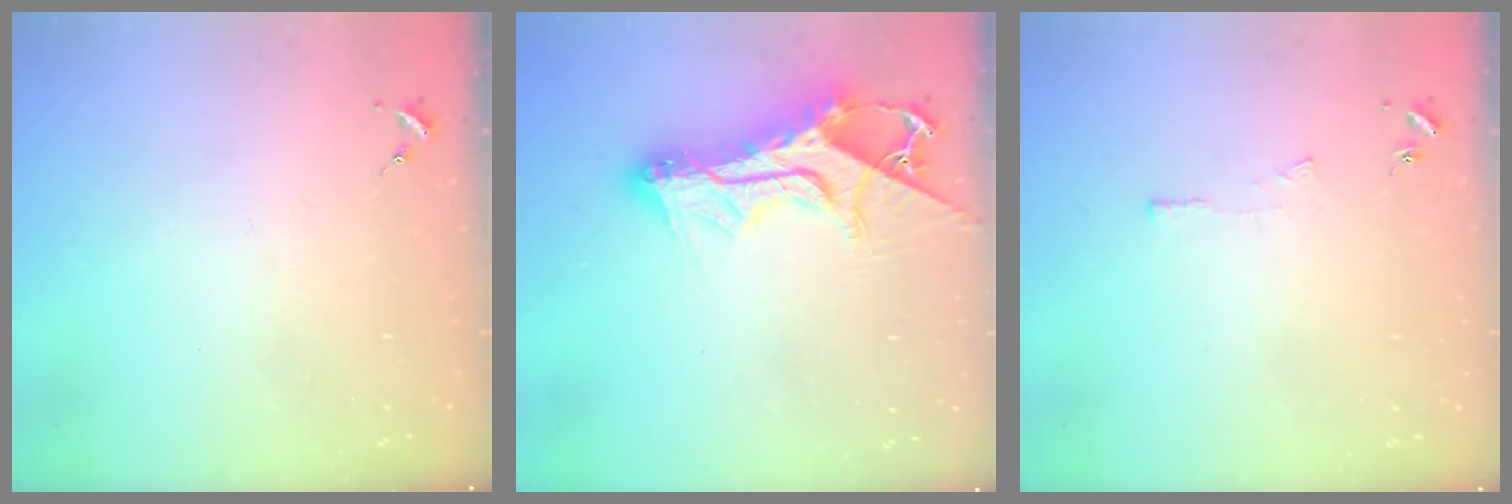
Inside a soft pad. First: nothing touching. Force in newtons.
{"total": 16.9, "press": 16.8, "slide": 1.7}
{"total": 3.6, "press": 3.6, "slide": 0.4}